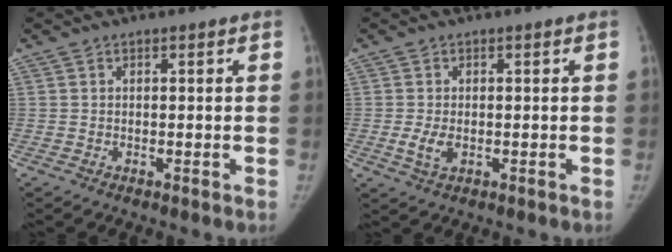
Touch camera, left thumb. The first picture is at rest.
{"total": 3.5, "force": [-0.6, 2.1, 2.7], "torque": [-0.059, -0.006, -0.009]}